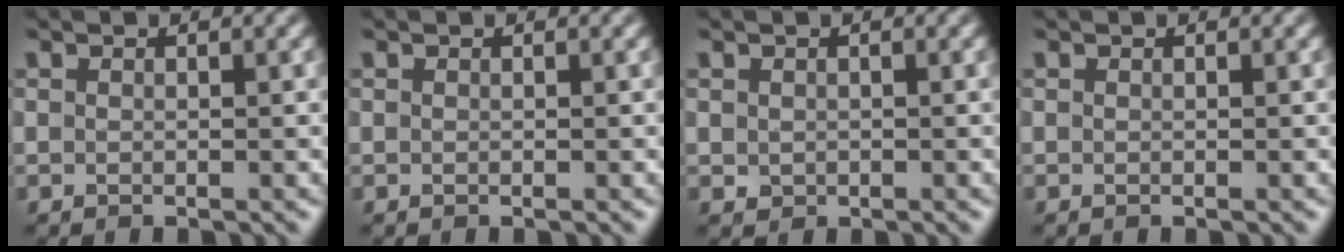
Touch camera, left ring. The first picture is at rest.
{"total": 0.0}
{"total": 0.7, "force": [0.1, 0.6, 0.2], "torque": [-0.002, -0.003, 0.004]}
{"total": 0.0}